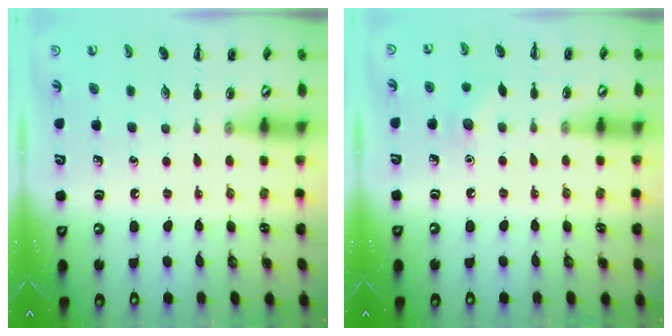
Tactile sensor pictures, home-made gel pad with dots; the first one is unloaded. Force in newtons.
{"total": 5.9, "press": 5.7, "slide": 1.4}